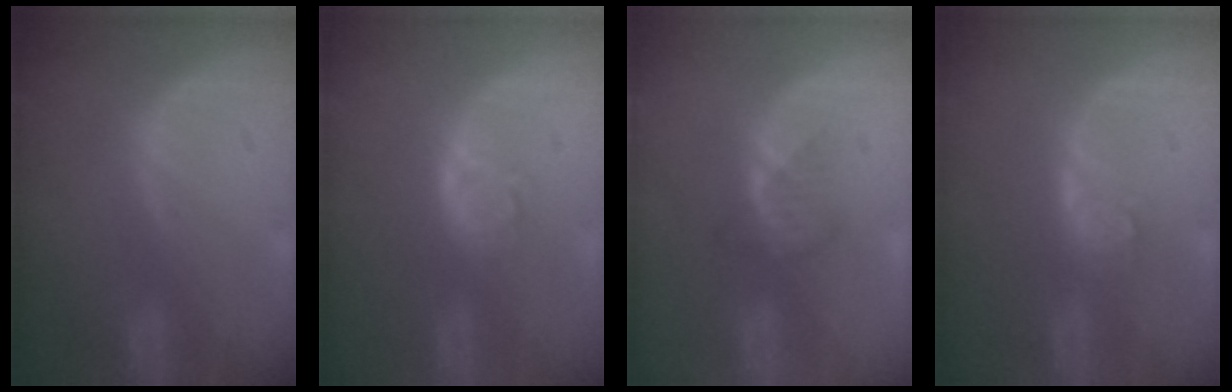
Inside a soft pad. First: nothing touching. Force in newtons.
{"total": 4.2, "press": 3.7, "slide": 2.0}
{"total": 2.7, "press": 2.6, "slide": 0.7}
{"total": 4.0, "press": 3.7, "slide": 1.5}